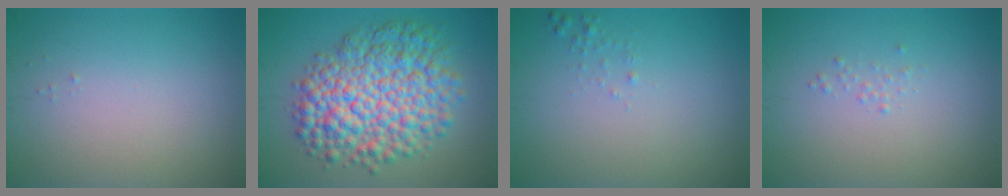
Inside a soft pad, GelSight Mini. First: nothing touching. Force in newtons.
{"total": 9.9, "press": 9.9, "slide": 0.2}
{"total": 0.6, "press": 0.6, "slide": 0.0}
{"total": 0.5, "press": 0.5, "slide": 0.0}